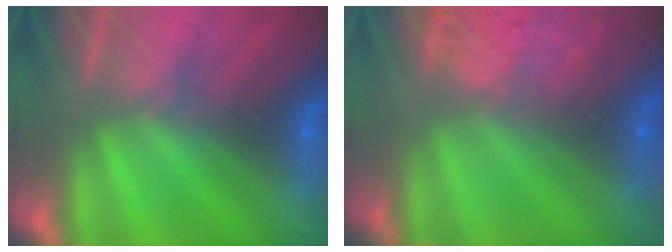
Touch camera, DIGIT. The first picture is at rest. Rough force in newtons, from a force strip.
{"total": 7.2}